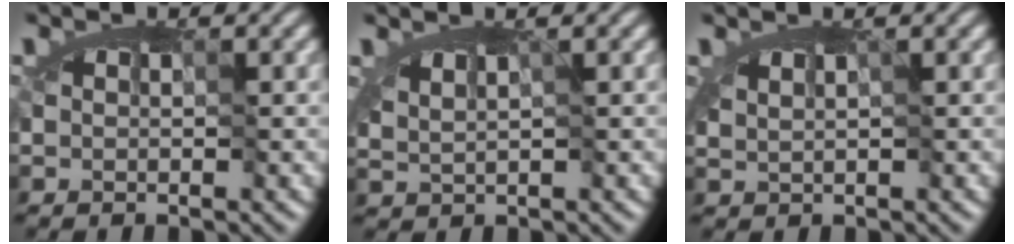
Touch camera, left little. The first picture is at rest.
{"total": 0.9, "force": [0.4, 0.1, 0.8], "torque": [-0.015, -0.004, 0.010]}
{"total": 0.6, "force": [0.4, 0.1, 0.5], "torque": [-0.016, 0.000, 0.011]}